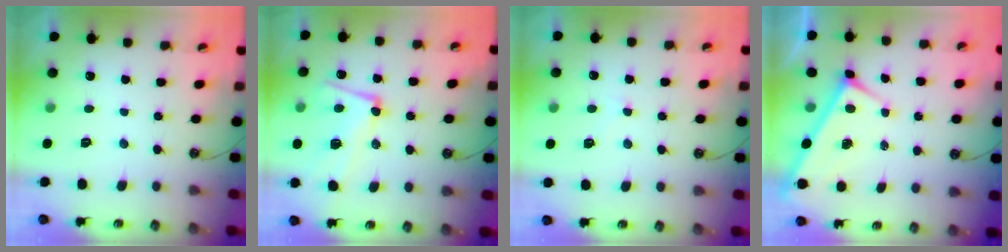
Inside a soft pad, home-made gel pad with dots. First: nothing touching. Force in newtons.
{"total": 8.1, "press": 7.8, "slide": 2.0}
{"total": 4.6, "press": 4.6, "slide": 0.5}
{"total": 4.5, "press": 4.5, "slide": 0.3}